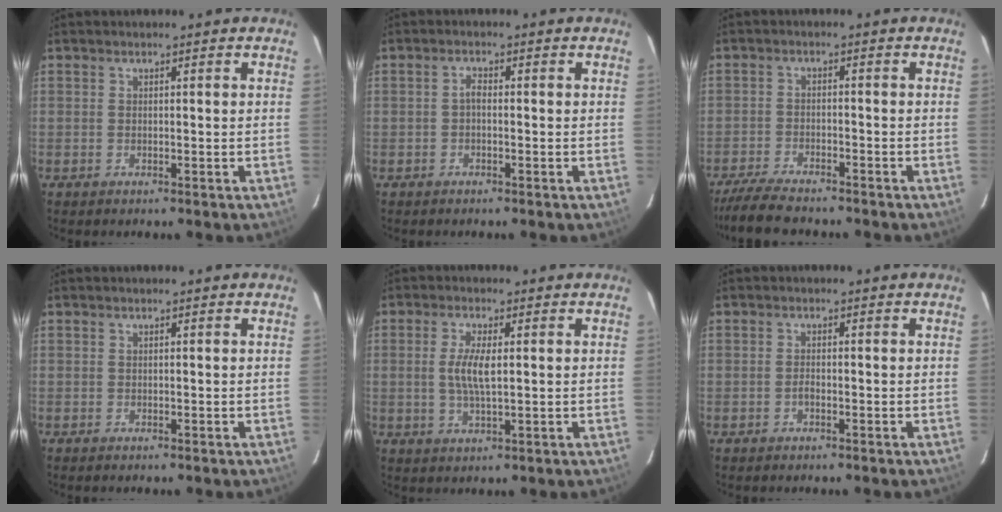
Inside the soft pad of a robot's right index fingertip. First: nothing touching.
{"total": 1.2, "force": [-0.5, 0.5, 0.9], "torque": [-0.018, 0.006, -0.010]}
{"total": 9.0, "force": [-8.0, 1.6, 3.7], "torque": [-0.101, -0.022, -0.140]}
{"total": 0.0}
{"total": 5.2, "force": [0.4, 1.4, 5.0], "torque": [-0.099, -0.001, 0.007]}
{"total": 1.1, "force": [-0.6, 0.5, 0.7], "torque": [-0.016, 0.003, -0.012]}